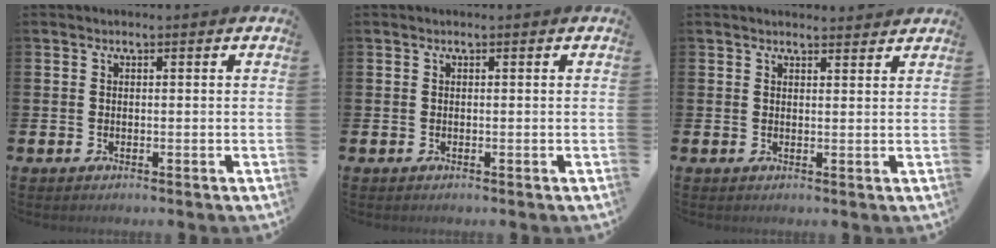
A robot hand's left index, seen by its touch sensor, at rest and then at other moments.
{"total": 0.0}
{"total": 1.8, "force": [1.8, 0.2, -0.1], "torque": [0.010, -0.011, 0.031]}